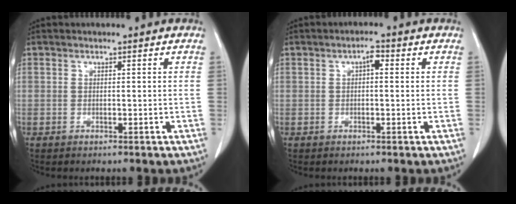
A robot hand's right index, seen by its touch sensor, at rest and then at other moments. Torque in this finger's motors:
{"motor_torque": [0.31, 0.05, 0.03, 0.02]}